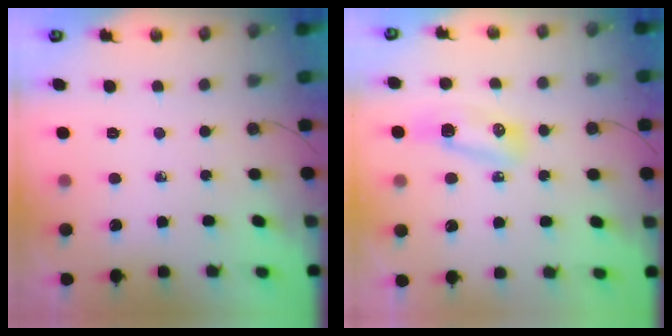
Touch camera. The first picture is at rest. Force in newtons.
{"total": 7.9, "press": 7.7, "slide": 1.6}